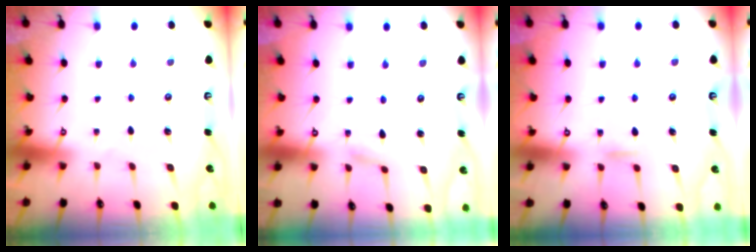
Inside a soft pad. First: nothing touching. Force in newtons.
{"total": 2.7, "press": 2.7, "slide": 0.4}
{"total": 5.5, "press": 5.5, "slide": 0.5}